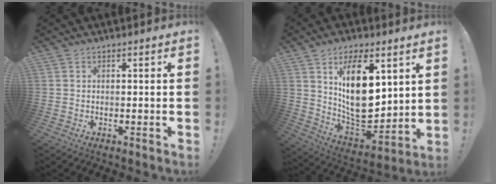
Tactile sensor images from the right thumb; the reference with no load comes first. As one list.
[{"total": 20.2, "force": [6.8, 10.4, 15.9], "torque": [-0.279, -0.038, 0.116]}]